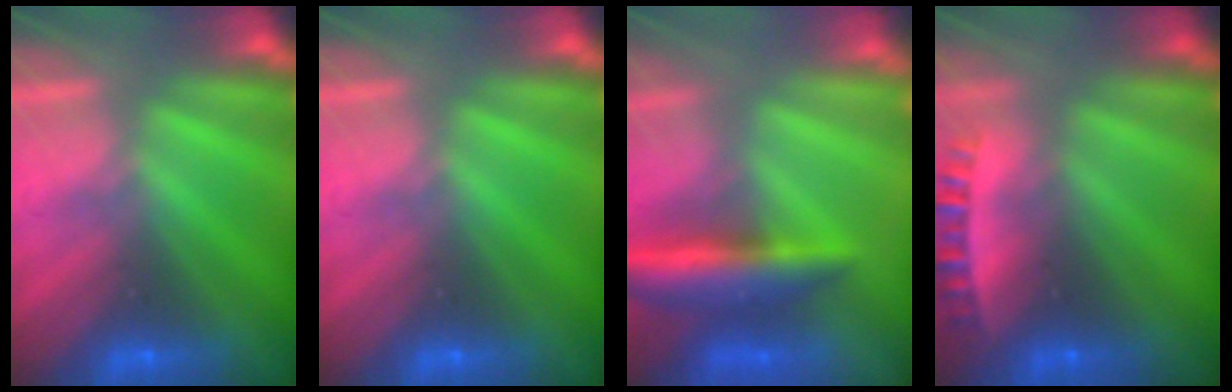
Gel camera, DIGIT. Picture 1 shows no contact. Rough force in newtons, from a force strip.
{"total": 0.0}
{"total": 7.7}
{"total": 2.4}